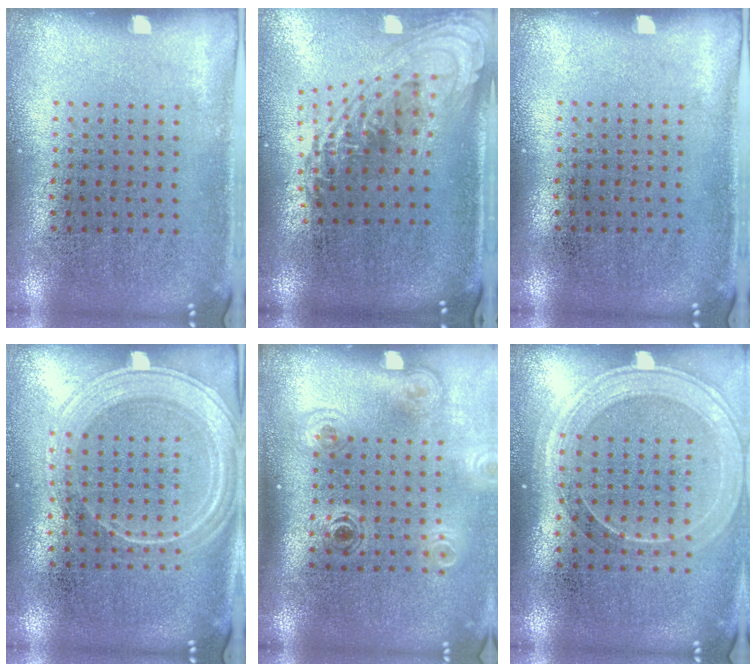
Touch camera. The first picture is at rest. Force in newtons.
{"total": 2.2, "press": 1.6, "slide": 1.5}
{"total": 0.0}
{"total": 1.8, "press": 1.8, "slide": 0.2}
{"total": 1.8, "press": 1.2, "slide": 1.3}
{"total": 1.7, "press": 1.5, "slide": 0.7}